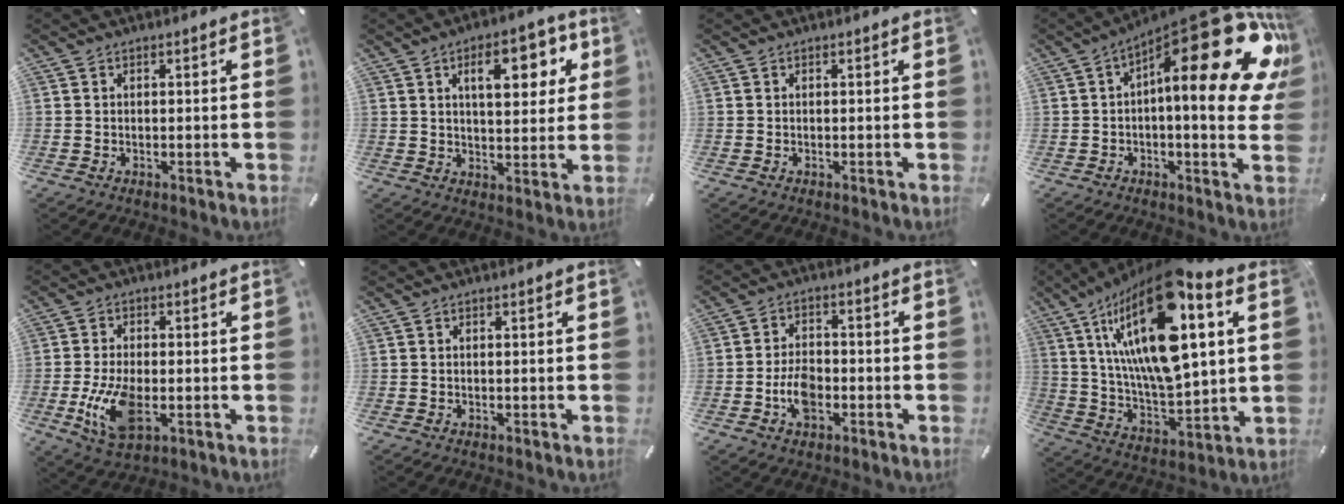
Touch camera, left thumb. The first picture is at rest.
{"total": 12.4, "force": [5.2, 6.0, 9.5], "torque": [-0.131, -0.007, 0.083]}
{"total": 0.0}
{"total": 27.9, "force": [10.5, 9.7, 24.0], "torque": [-0.321, -0.089, 0.182]}
{"total": 11.1, "force": [-2.3, 5.8, 9.1], "torque": [-0.202, -0.011, -0.037]}
{"total": 0.0}
{"total": 6.9, "force": [-2.4, 4.3, 4.7], "torque": [-0.103, 0.010, -0.047]}
{"total": 27.2, "force": [11.0, 10.9, 22.3], "torque": [-0.429, -0.062, 0.180]}